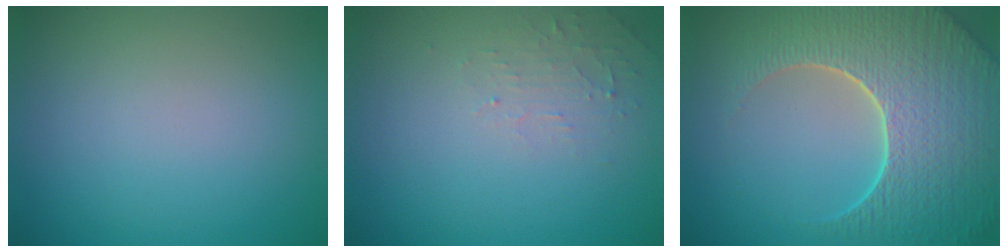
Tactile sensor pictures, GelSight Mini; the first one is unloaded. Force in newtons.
{"total": 1.6, "press": 1.5, "slide": 0.3}
{"total": 9.1, "press": 6.5, "slide": 6.3}